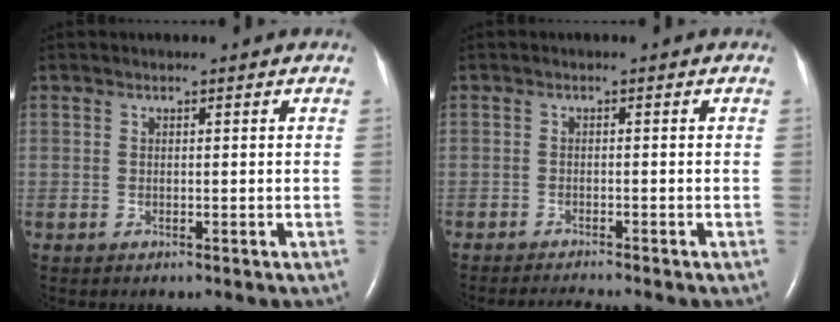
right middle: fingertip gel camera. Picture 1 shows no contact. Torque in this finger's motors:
{"motor_torque": [0.46, -0.33, 0.10, 0.03]}